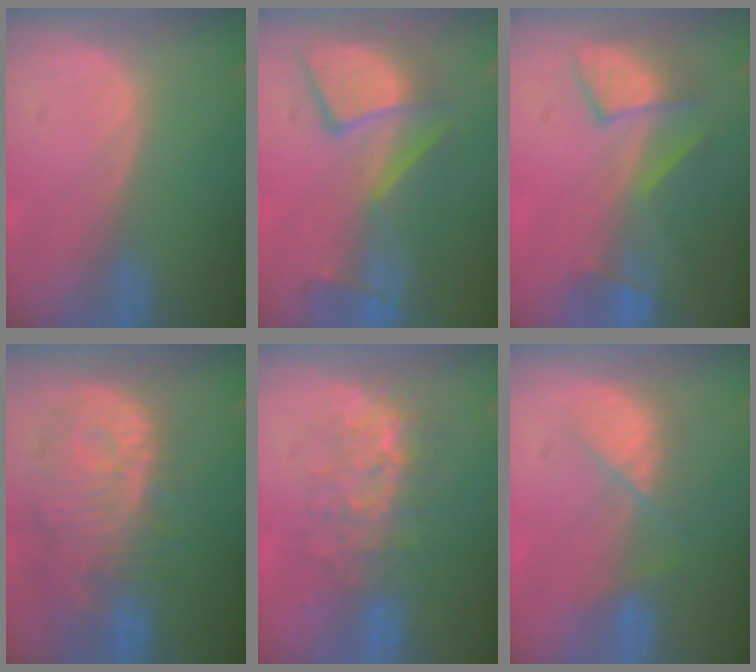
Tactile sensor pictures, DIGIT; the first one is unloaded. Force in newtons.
{"total": 10.0, "press": 9.6, "slide": 2.7}
{"total": 7.9, "press": 7.7, "slide": 1.8}
{"total": 12.2, "press": 10.9, "slide": 5.4}
{"total": 7.7, "press": 7.6, "slide": 1.4}
{"total": 5.0, "press": 5.0, "slide": 0.4}